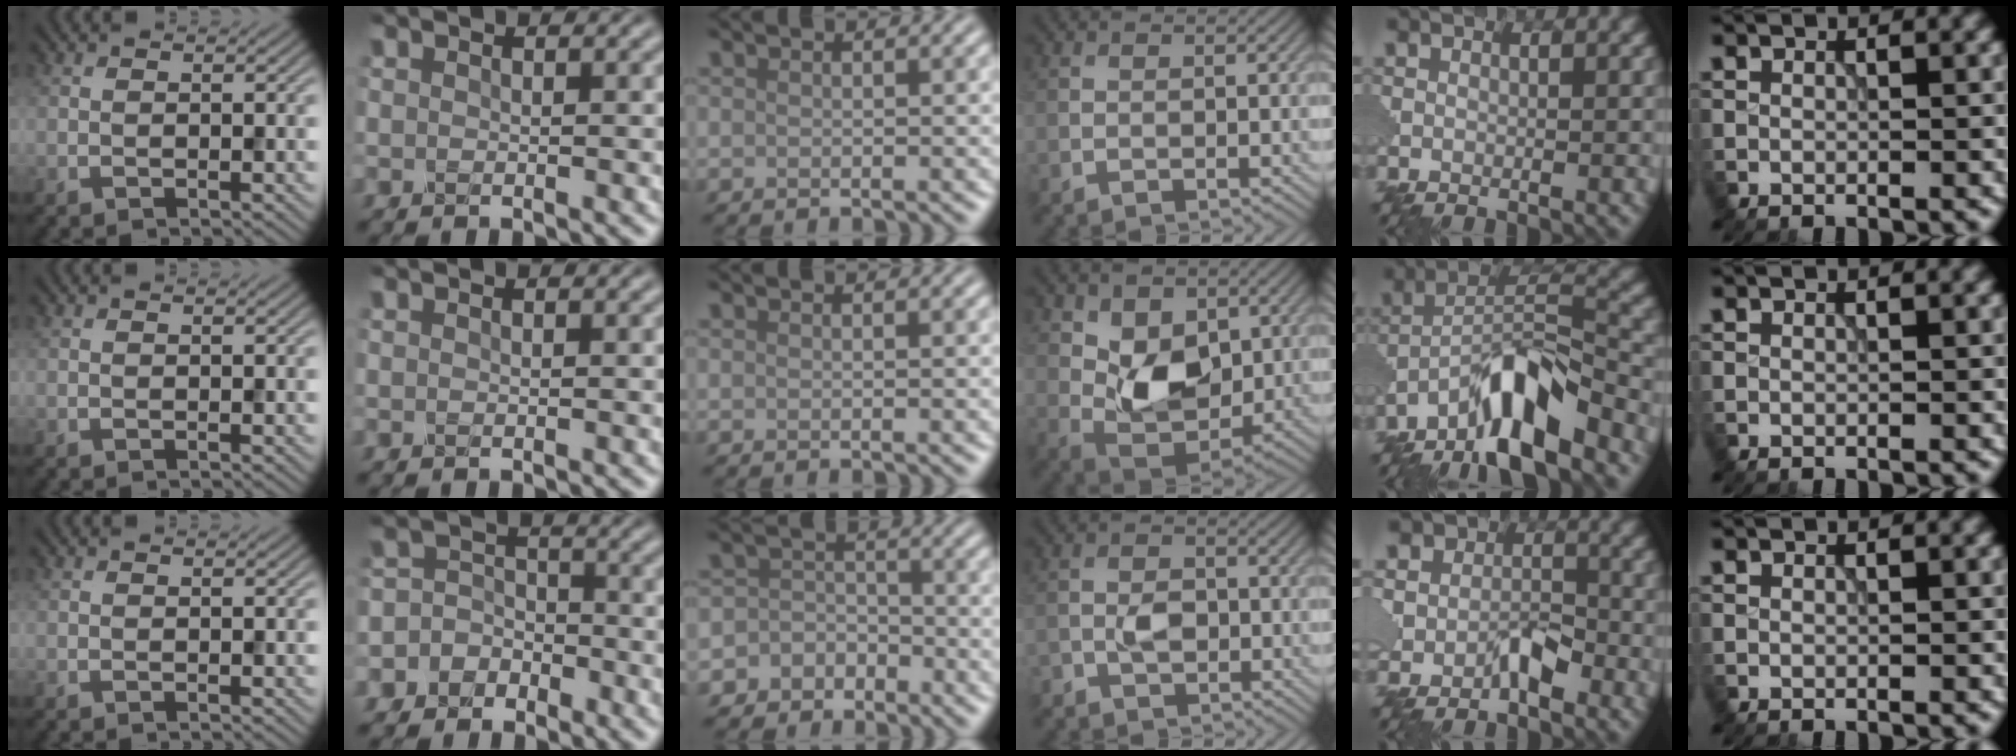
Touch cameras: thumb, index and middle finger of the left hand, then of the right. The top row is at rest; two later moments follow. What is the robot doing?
{"motion": "insert", "object": "pin"}